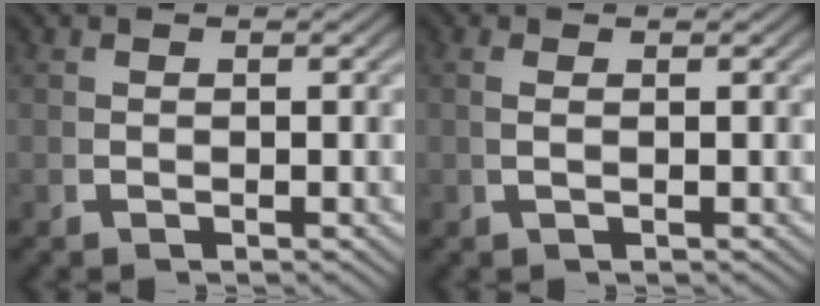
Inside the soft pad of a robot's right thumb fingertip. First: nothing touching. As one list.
[{"total": 0.8, "force": [0.3, -0.3, 0.7], "torque": [-0.016, 0.004, 0.008]}]